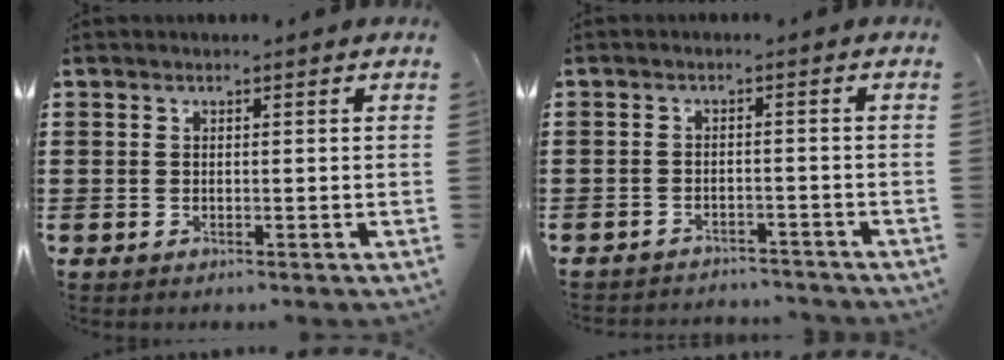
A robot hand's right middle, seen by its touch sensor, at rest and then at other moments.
{"total": 2.3, "force": [-2.3, 0.2, -0.1], "torque": [-0.005, 0.000, -0.049]}